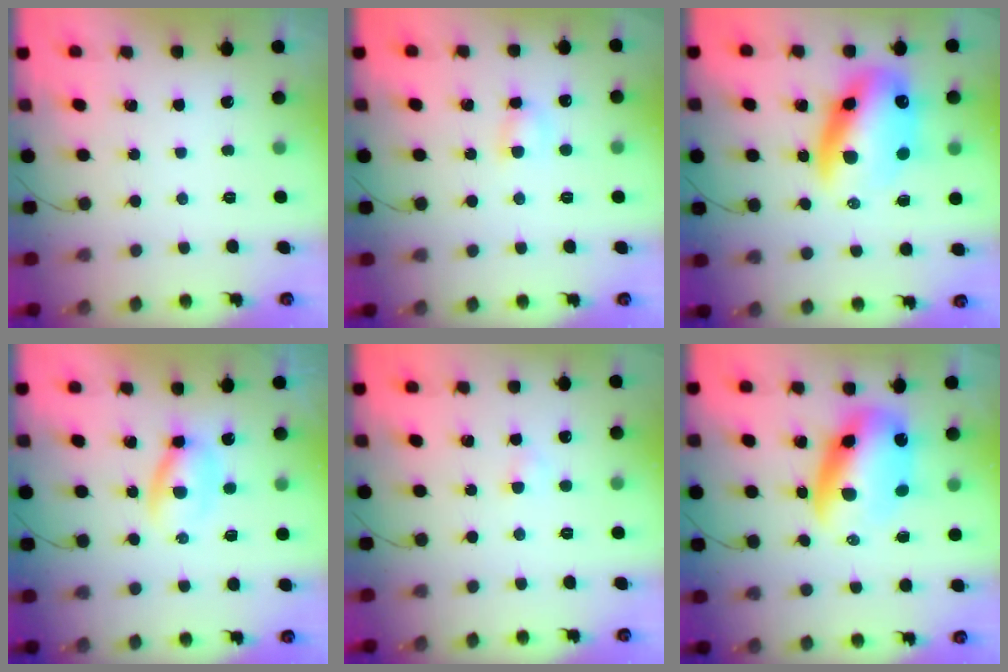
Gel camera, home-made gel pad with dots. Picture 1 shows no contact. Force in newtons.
{"total": 3.9, "press": 3.7, "slide": 1.2}
{"total": 17.0, "press": 16.5, "slide": 4.3}
{"total": 3.9, "press": 3.8, "slide": 0.6}
{"total": 2.2, "press": 2.1, "slide": 0.8}
{"total": 11.2, "press": 10.9, "slide": 2.6}